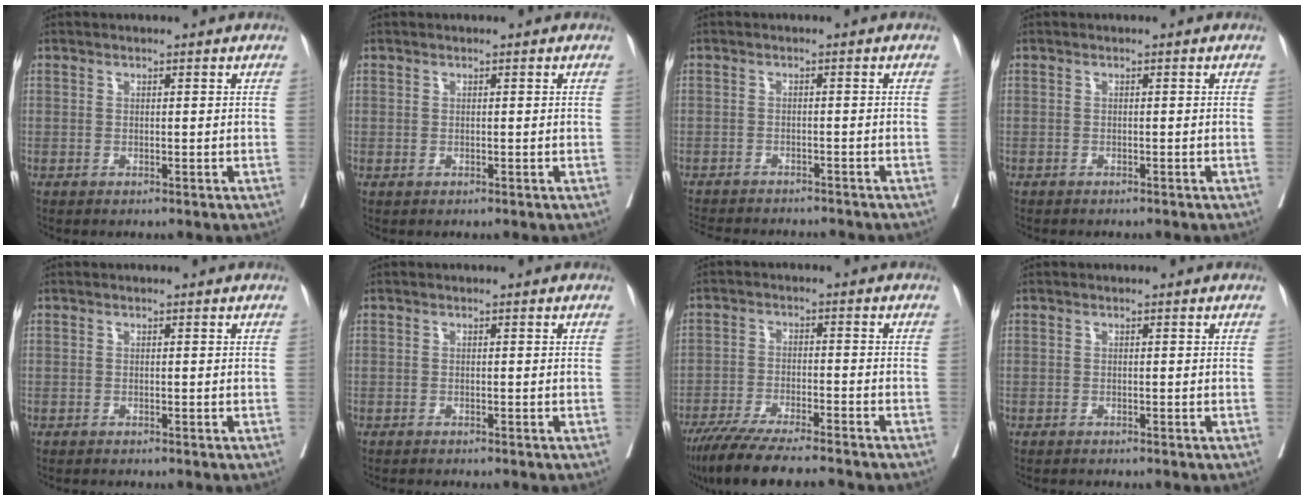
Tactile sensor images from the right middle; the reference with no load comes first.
{"total": 0.0}
{"total": 12.0, "force": [-11.1, 2.6, 3.9], "torque": [-0.072, -0.006, -0.145]}
{"total": 2.2, "force": [-2.0, 0.4, 0.9], "torque": [-0.015, -0.003, -0.025]}
{"total": 1.1, "force": [-1.0, 0.0, 0.3], "torque": [-0.007, -0.002, -0.016]}
{"total": 2.0, "force": [-1.9, 0.0, 0.7], "torque": [-0.012, -0.003, -0.026]}
{"total": 13.3, "force": [-11.5, 1.1, 6.8], "torque": [-0.104, -0.031, -0.182]}
{"total": 1.7, "force": [-1.6, 0.1, 0.6], "torque": [-0.010, -0.003, -0.022]}